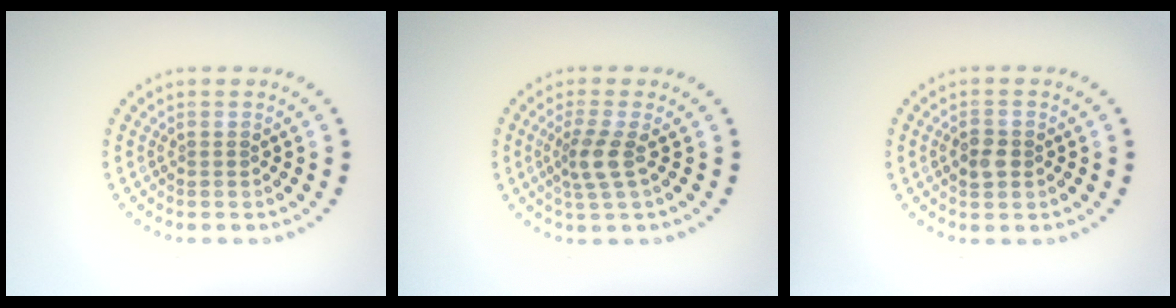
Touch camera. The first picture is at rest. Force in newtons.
{"total": 2.5, "press": 1.9, "slide": 1.7}
{"total": 1.9, "press": 1.8, "slide": 0.3}